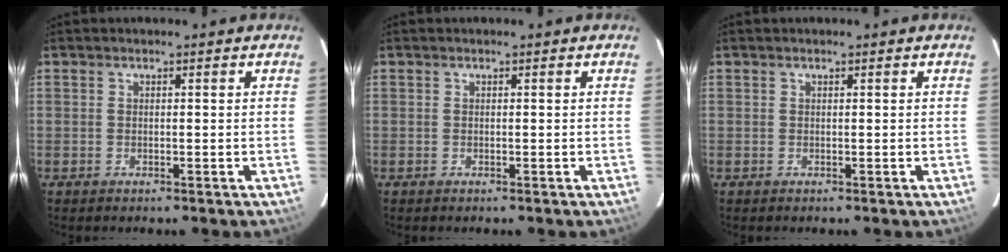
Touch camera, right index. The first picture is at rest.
{"total": 0.0}
{"total": 0.0}